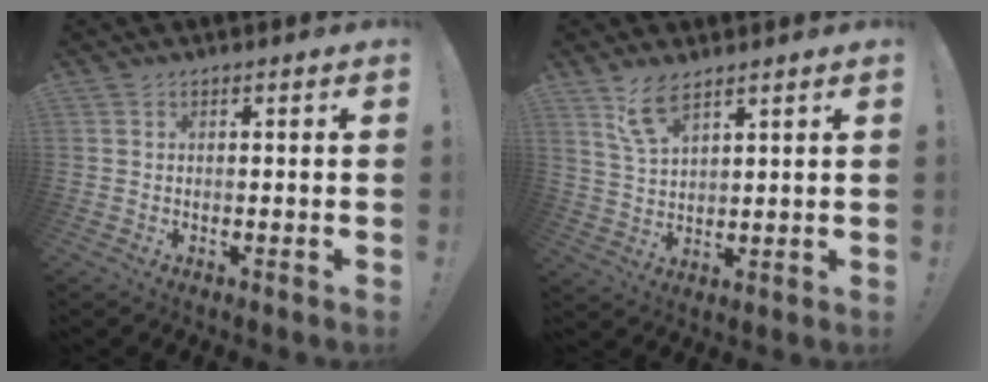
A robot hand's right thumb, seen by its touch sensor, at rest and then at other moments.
{"total": 7.5, "force": [5.7, 2.4, 4.3], "torque": [-0.080, -0.022, 0.106]}